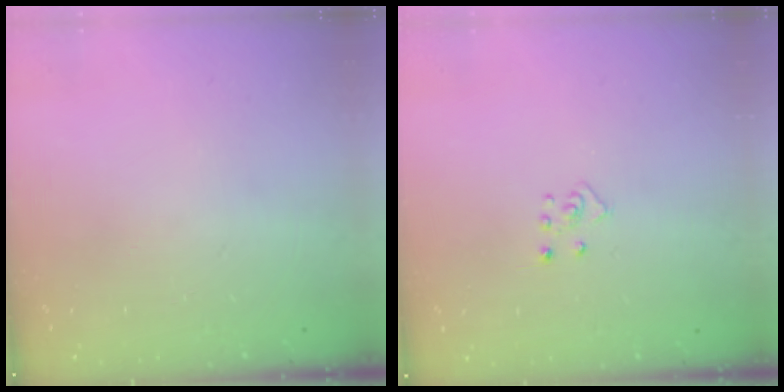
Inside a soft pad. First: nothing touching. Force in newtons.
{"total": 3.7, "press": 3.7, "slide": 0.3}